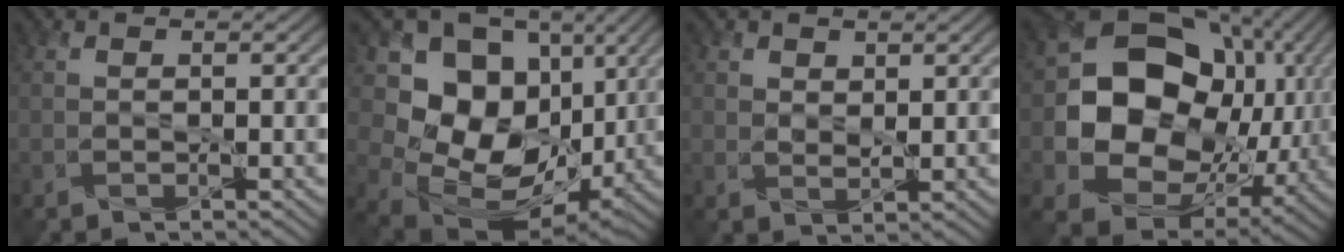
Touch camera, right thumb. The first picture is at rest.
{"total": 15.9, "force": [2.1, 12.6, 9.5], "torque": [-0.196, -0.012, 0.044]}
{"total": 2.0, "force": [1.3, 1.3, 0.8], "torque": [-0.022, -0.005, 0.027]}
{"total": 17.1, "force": [0.2, 13.9, 9.9], "torque": [-0.194, -0.041, 0.014]}